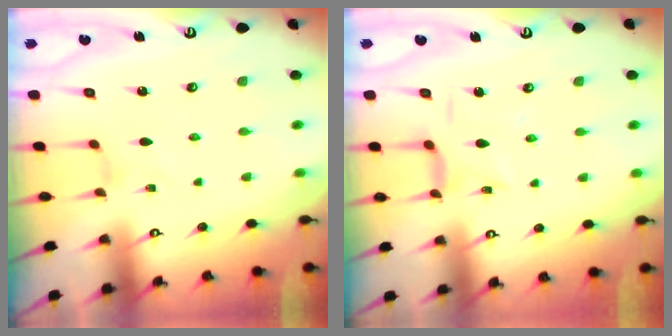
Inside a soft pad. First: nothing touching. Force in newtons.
{"total": 7.7, "press": 7.6, "slide": 0.6}